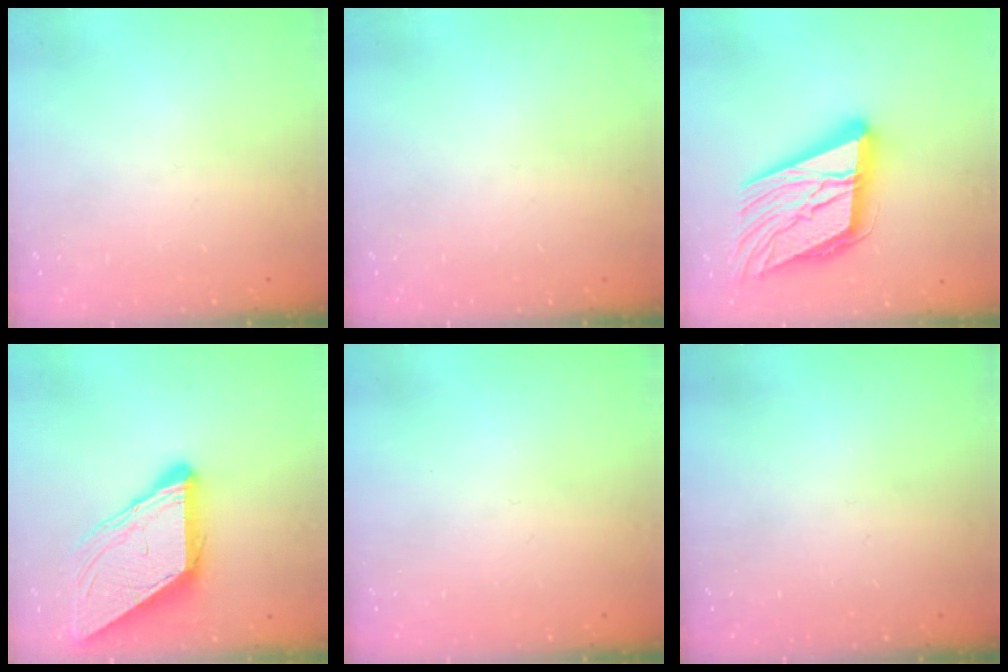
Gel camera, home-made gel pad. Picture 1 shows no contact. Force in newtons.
{"total": 0.0}
{"total": 27.8, "press": 27.3, "slide": 5.1}
{"total": 11.8, "press": 11.7, "slide": 1.2}
{"total": 0.0}
{"total": 0.0}